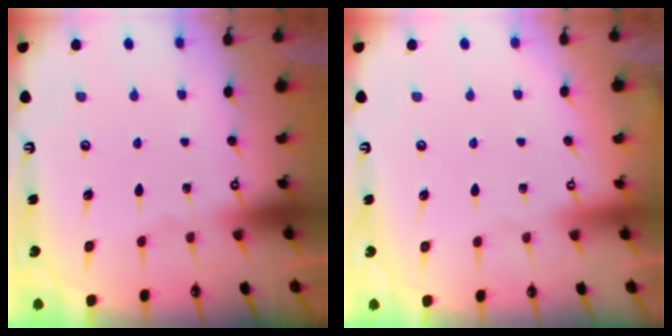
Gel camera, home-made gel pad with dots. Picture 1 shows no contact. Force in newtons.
{"total": 3.9, "press": 3.9, "slide": 0.1}